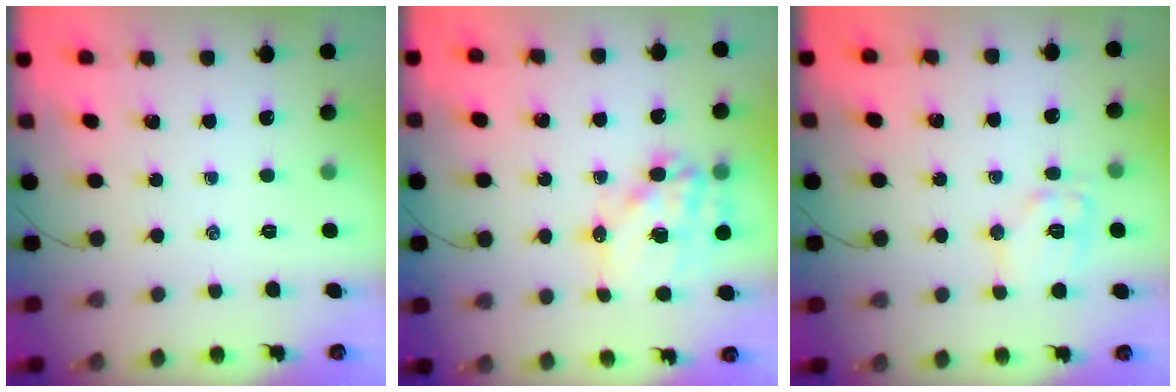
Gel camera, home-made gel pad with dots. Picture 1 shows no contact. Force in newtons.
{"total": 16.8, "press": 16.4, "slide": 3.6}
{"total": 10.4, "press": 10.4, "slide": 0.4}